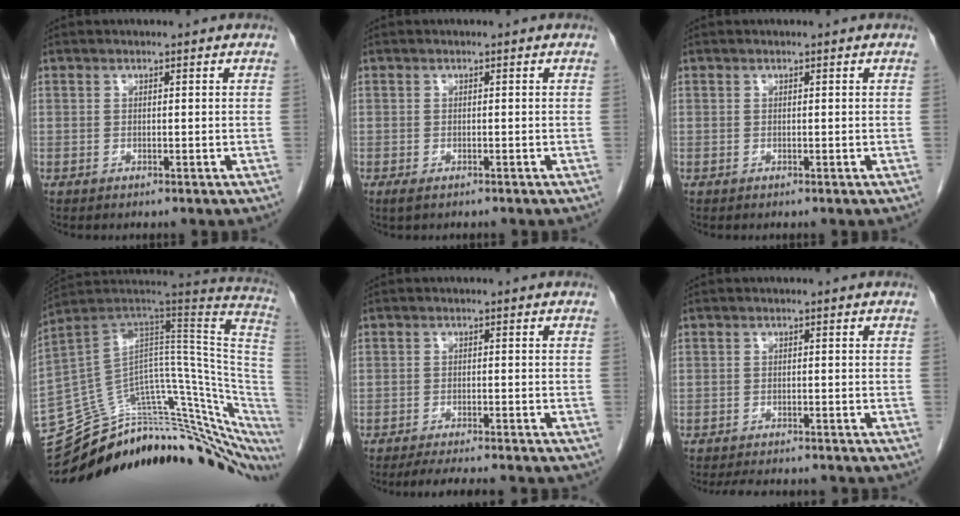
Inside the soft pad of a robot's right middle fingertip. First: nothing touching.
{"total": 1.4, "force": [-0.9, 0.5, 0.9], "torque": [-0.018, -0.003, -0.011]}
{"total": 0.0}
{"total": 30.2, "force": [-25.4, 5.9, 15.1], "torque": [-0.079, 0.043, -0.340]}
{"total": 9.1, "force": [-7.7, 1.6, 4.4], "torque": [-0.059, -0.009, -0.103]}
{"total": 6.1, "force": [-5.6, 1.2, 2.0], "torque": [-0.027, -0.009, -0.078]}